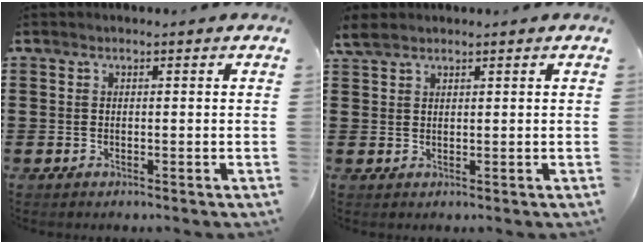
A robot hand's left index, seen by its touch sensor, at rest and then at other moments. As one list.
[{"total": 2.3, "force": [1.9, 0.7, 1.2], "torque": [-0.028, 0.004, 0.035]}]